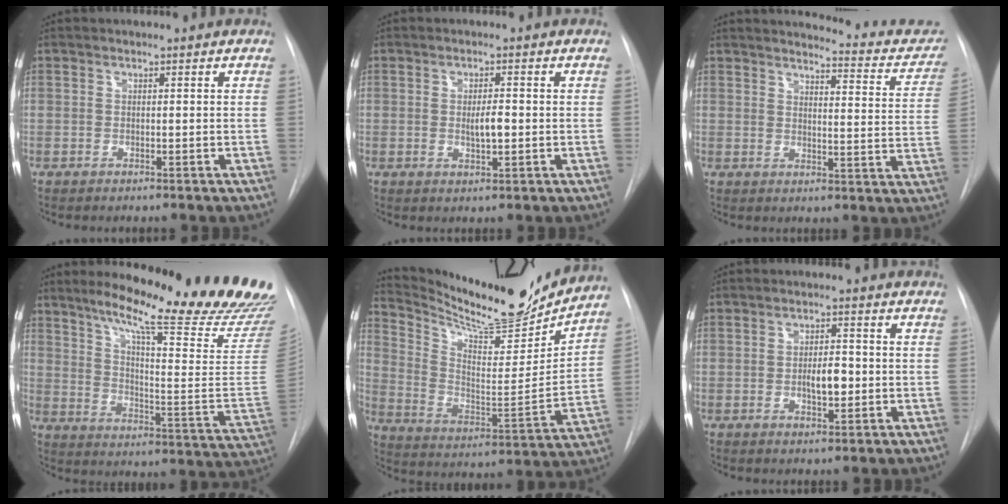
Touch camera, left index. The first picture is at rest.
{"total": 2.9, "force": [-0.6, 0.7, 2.7], "torque": [-0.047, -0.007, -0.009]}
{"total": 14.0, "force": [13.0, 2.8, 4.5], "torque": [-0.032, -0.052, 0.128]}
{"total": 26.3, "force": [21.6, 1.4, 14.9], "torque": [-0.216, -0.101, 0.277]}
{"total": 19.4, "force": [18.2, 2.5, 6.2], "torque": [-0.124, -0.058, 0.283]}
{"total": 4.1, "force": [-1.1, 1.5, 3.6], "torque": [-0.056, -0.005, -0.015]}